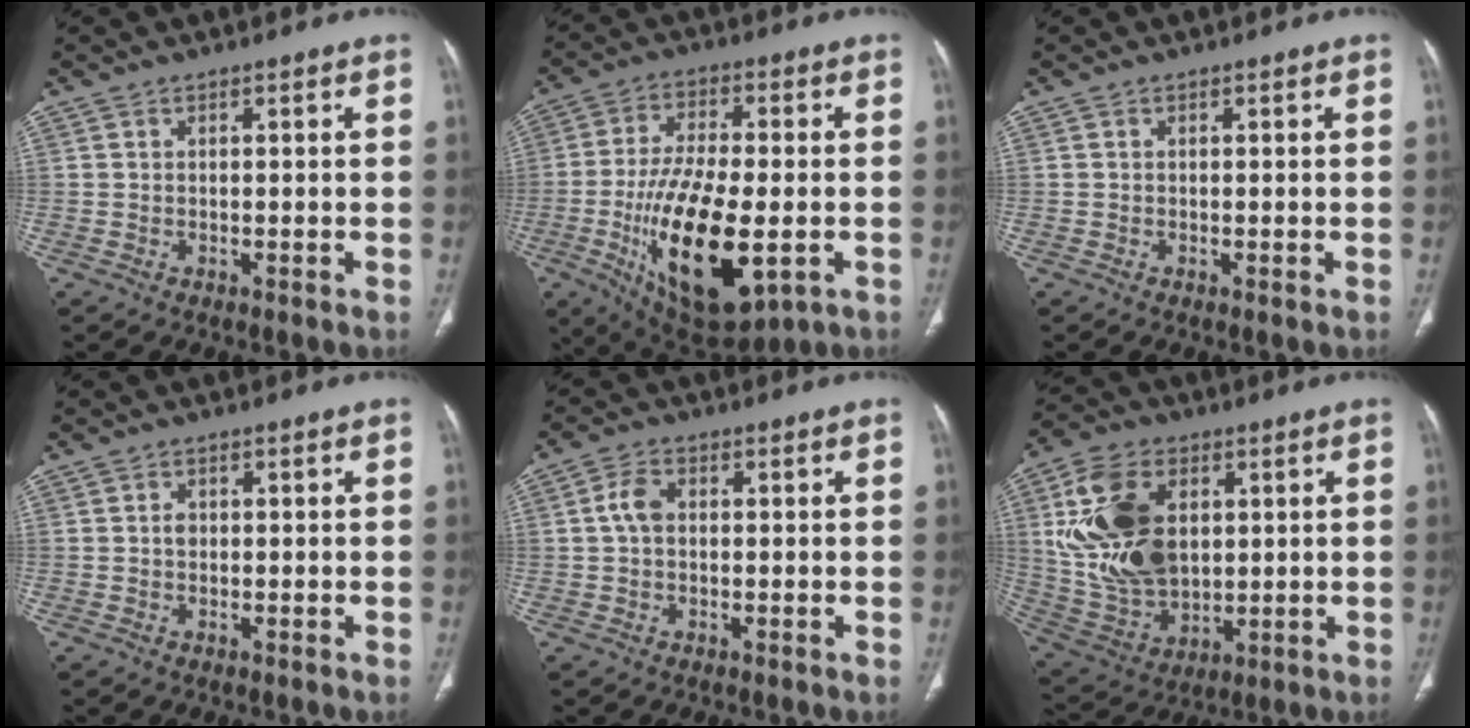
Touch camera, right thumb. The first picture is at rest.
{"total": 21.4, "force": [-5.3, 9.1, 18.6], "torque": [-0.337, -0.009, -0.071]}
{"total": 0.0}
{"total": 1.3, "force": [0.0, 1.1, 0.8], "torque": [-0.009, 0.003, -0.001]}
{"total": 3.9, "force": [0.3, 2.7, 2.8], "torque": [-0.056, 0.011, 0.002]}
{"total": 19.7, "force": [4.0, 13.0, 14.2], "torque": [-0.257, -0.011, 0.089]}